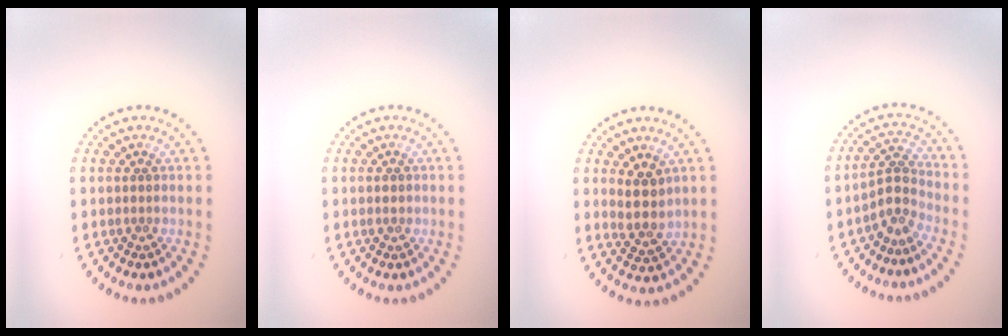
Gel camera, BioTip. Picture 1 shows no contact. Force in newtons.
{"total": 1.0, "press": 1.0, "slide": 0.2}
{"total": 2.7, "press": 2.3, "slide": 1.4}
{"total": 2.6, "press": 1.8, "slide": 1.9}